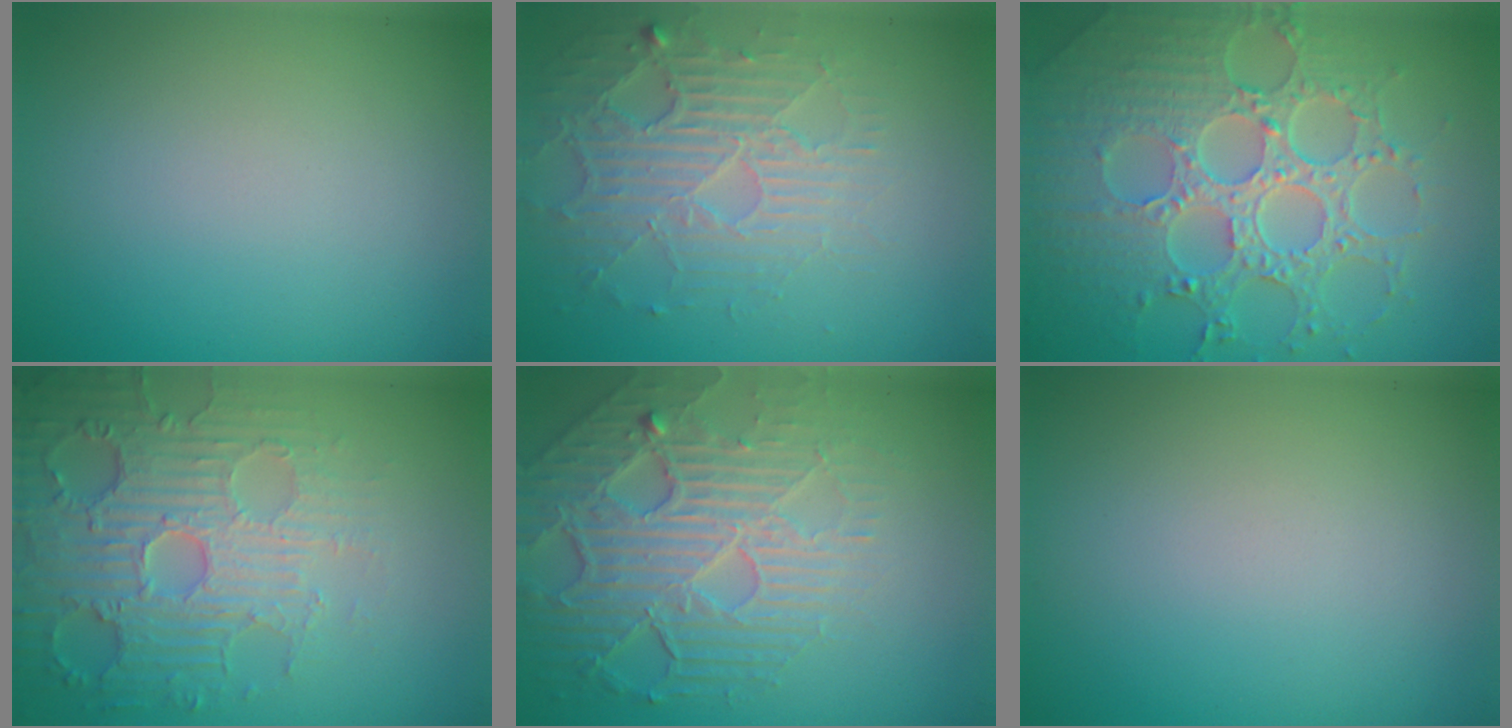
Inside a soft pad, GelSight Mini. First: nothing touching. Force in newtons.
{"total": 3.9, "press": 3.5, "slide": 1.6}
{"total": 8.3, "press": 6.1, "slide": 5.6}
{"total": 5.5, "press": 5.1, "slide": 2.0}
{"total": 7.3, "press": 5.3, "slide": 5.1}
{"total": 0.0}